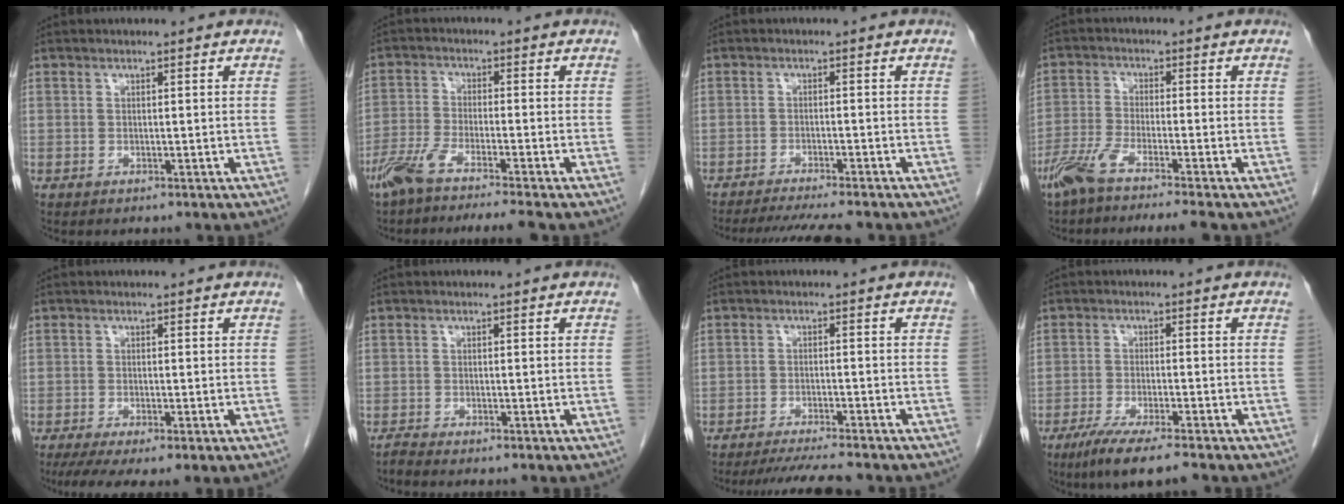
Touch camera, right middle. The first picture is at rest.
{"total": 8.2, "force": [-6.5, -0.5, 5.1], "torque": [-0.089, -0.018, -0.113]}
{"total": 8.5, "force": [-7.6, -0.1, 3.9], "torque": [-0.048, -0.018, -0.115]}
{"total": 7.5, "force": [-5.8, -0.5, 4.8], "torque": [-0.089, -0.018, -0.107]}
{"total": 6.9, "force": [-4.4, 1.3, 5.2], "torque": [-0.079, -0.019, -0.074]}
{"total": 0.7, "force": [-0.7, -0.3, 0.0], "torque": [-0.004, -0.004, -0.016]}
{"total": 6.9, "force": [-6.3, -0.5, 2.9], "torque": [-0.037, -0.019, -0.100]}
{"total": 7.1, "force": [-5.1, 0.0, 4.9], "torque": [-0.082, -0.018, -0.086]}